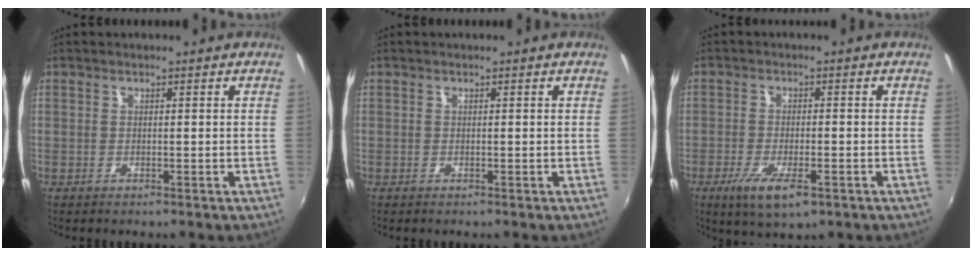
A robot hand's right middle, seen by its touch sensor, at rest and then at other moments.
{"total": 0.0}
{"total": 7.6, "force": [-4.1, 2.3, 6.0], "torque": [-0.132, -0.026, -0.071]}